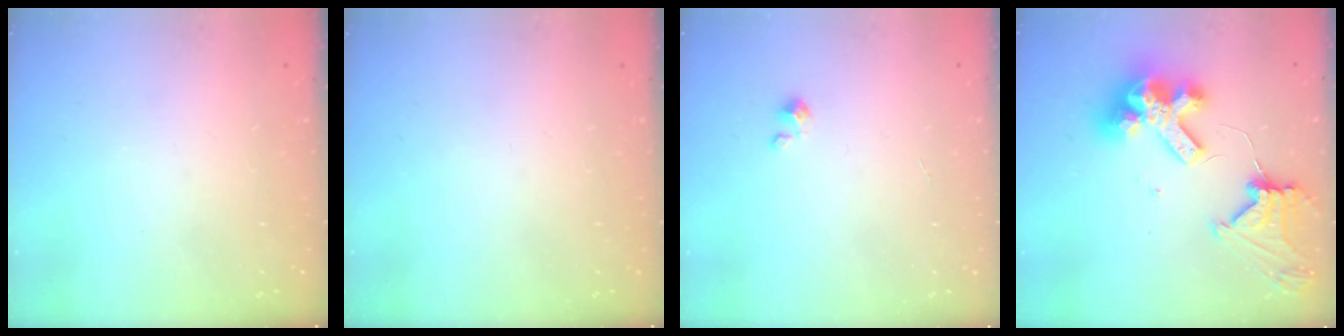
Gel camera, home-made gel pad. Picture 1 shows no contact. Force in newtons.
{"total": 0.0}
{"total": 1.3, "press": 1.3, "slide": 0.1}
{"total": 15.9, "press": 15.8, "slide": 1.6}